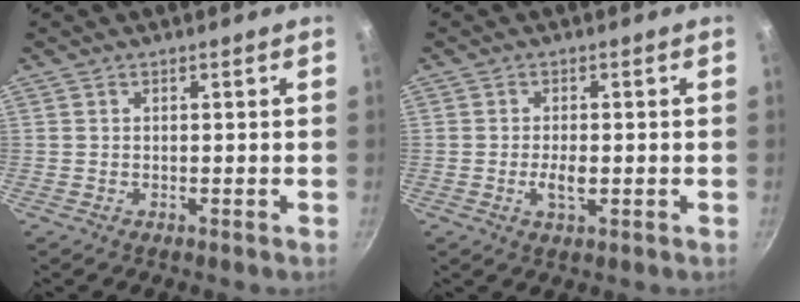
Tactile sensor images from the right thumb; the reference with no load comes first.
{"total": 3.5, "force": [-0.7, 1.6, 3.0], "torque": [-0.053, 0.003, -0.013]}